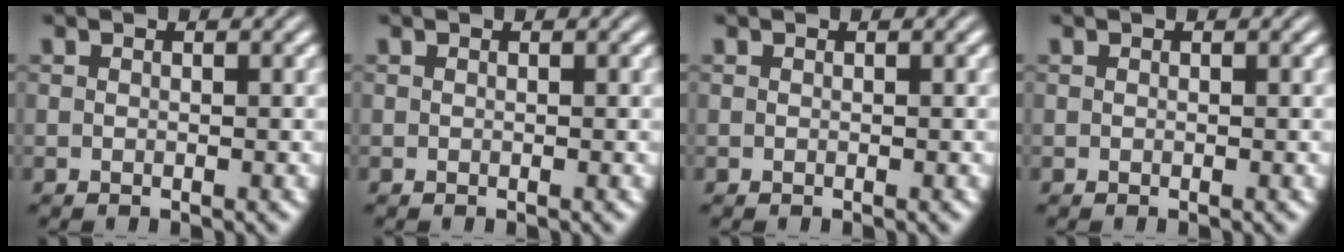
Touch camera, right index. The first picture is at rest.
{"total": 0.0}
{"total": 0.0}
{"total": 0.0}